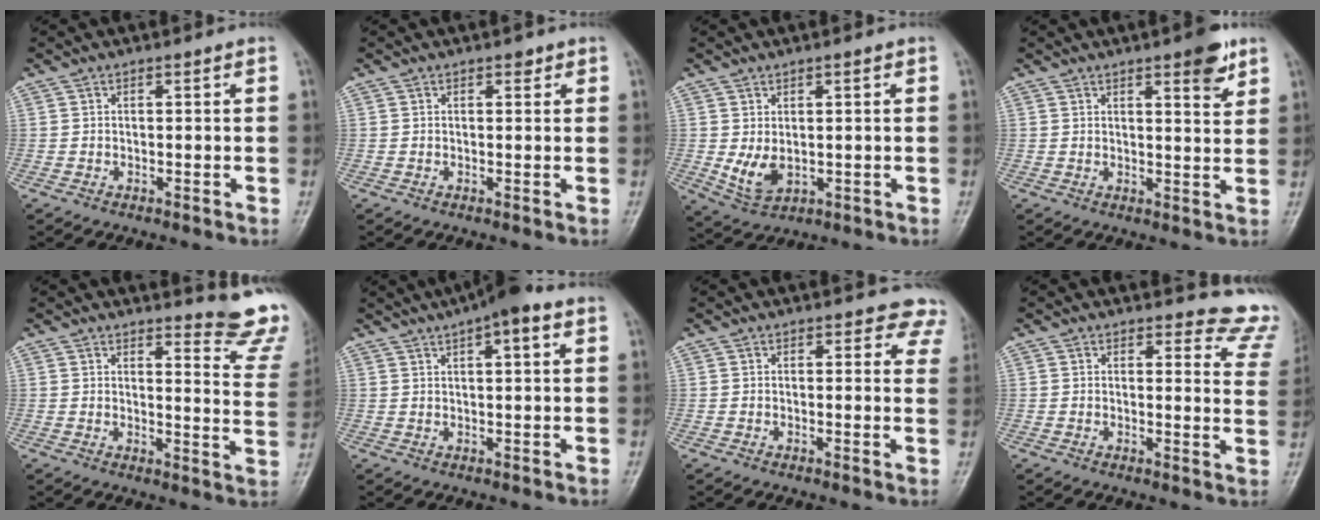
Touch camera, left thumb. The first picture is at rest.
{"total": 1.3, "force": [0.8, 0.8, 0.7], "torque": [0.001, -0.002, 0.006]}
{"total": 5.8, "force": [0.4, 3.6, 4.6], "torque": [-0.079, -0.010, 0.021]}
{"total": 5.8, "force": [3.5, 1.6, 4.3], "torque": [-0.046, -0.019, 0.043]}
{"total": 12.0, "force": [10.6, 2.3, 5.1], "torque": [-0.034, -0.113, 0.106]}
{"total": 9.0, "force": [4.8, 2.7, 7.1], "torque": [-0.101, 0.012, 0.065]}
{"total": 5.3, "force": [4.4, 2.8, 1.3], "torque": [0.028, -0.016, 0.024]}
{"total": 10.4, "force": [10.0, 2.8, 0.1], "torque": [0.052, -0.097, 0.074]}